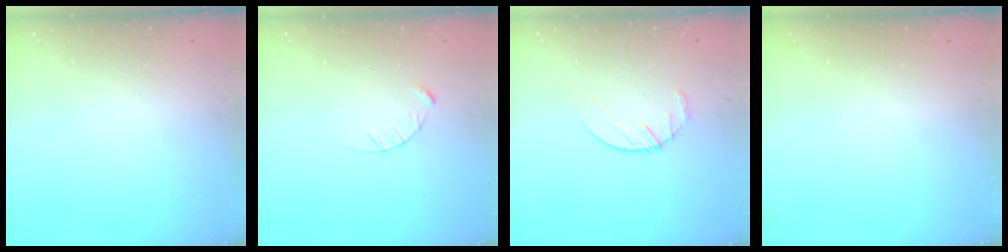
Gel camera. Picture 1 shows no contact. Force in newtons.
{"total": 2.4, "press": 2.4, "slide": 0.3}
{"total": 4.8, "press": 4.7, "slide": 0.6}
{"total": 0.0}